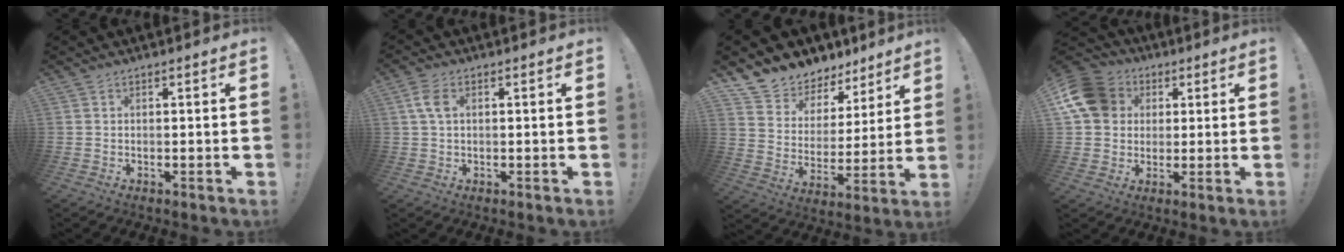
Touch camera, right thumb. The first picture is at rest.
{"total": 4.8, "force": [1.2, 3.0, 3.6], "torque": [-0.070, 0.005, 0.022]}
{"total": 9.4, "force": [7.7, 5.2, 1.0], "torque": [-0.026, -0.073, 0.143]}
{"total": 14.3, "force": [3.7, 12.0, 6.9], "torque": [-0.105, -0.006, 0.076]}